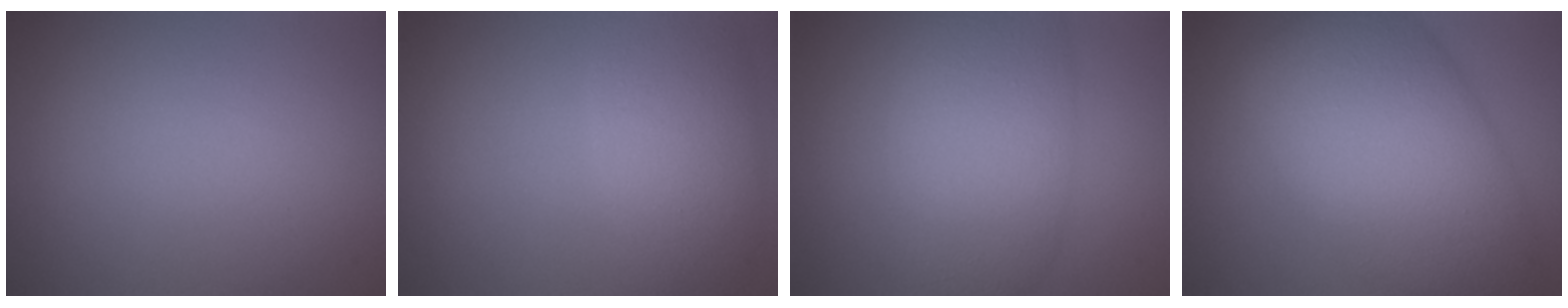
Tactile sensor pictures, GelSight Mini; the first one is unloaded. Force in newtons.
{"total": 4.8, "press": 4.8, "slide": 0.2}
{"total": 7.3, "press": 7.3, "slide": 0.2}
{"total": 12.1, "press": 12.1, "slide": 0.4}